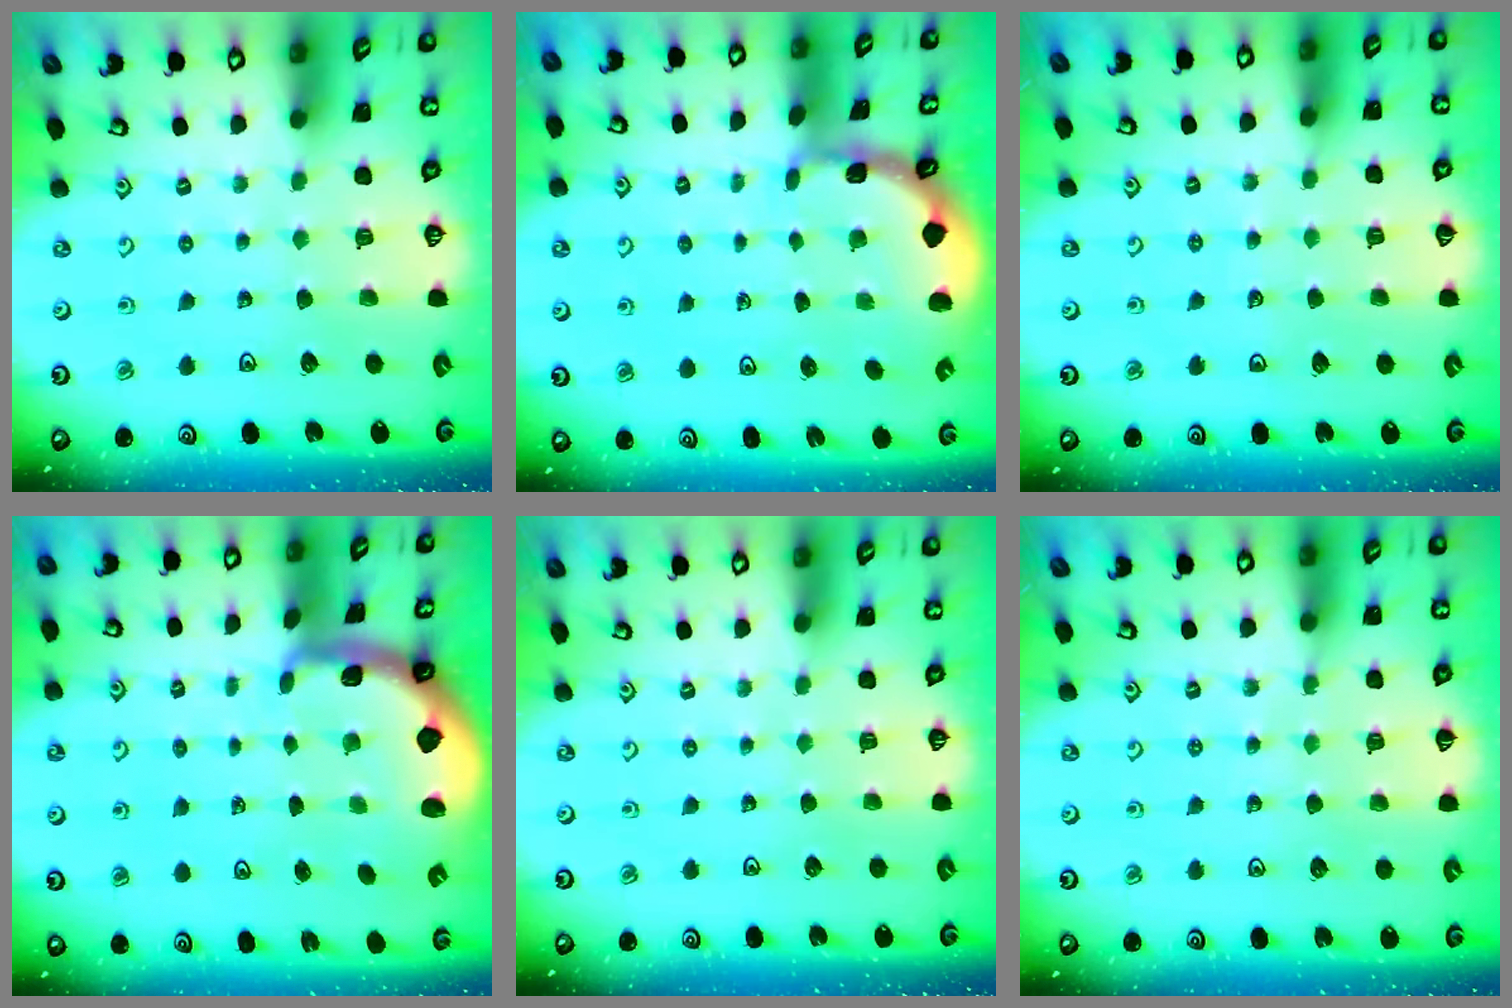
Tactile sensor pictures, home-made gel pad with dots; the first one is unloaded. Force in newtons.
{"total": 1.3, "press": 1.2, "slide": 0.1}
{"total": 3.9, "press": 3.9, "slide": 0.3}
{"total": 1.9, "press": 1.9, "slide": 0.4}
{"total": 0.0}
{"total": 4.0, "press": 3.7, "slide": 1.5}